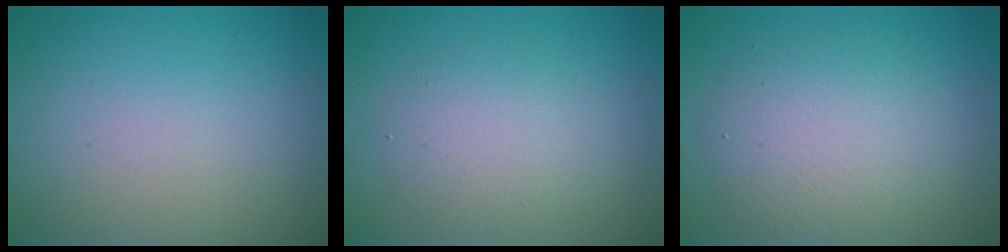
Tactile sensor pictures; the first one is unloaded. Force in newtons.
{"total": 3.2, "press": 3.2, "slide": 0.3}
{"total": 4.9, "press": 4.8, "slide": 0.3}